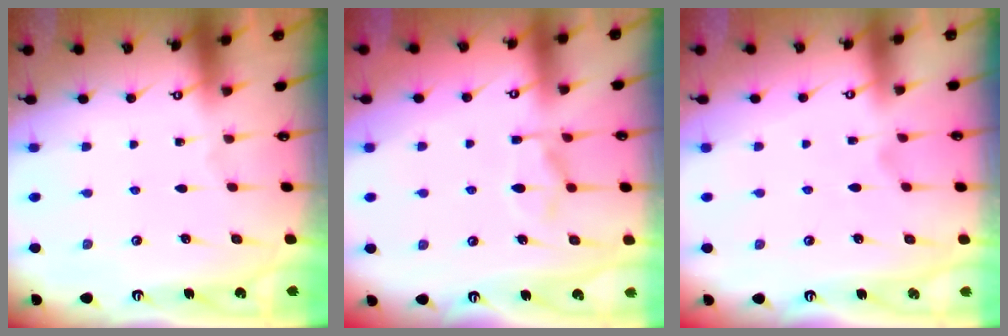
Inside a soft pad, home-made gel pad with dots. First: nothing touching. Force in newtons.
{"total": 2.8, "press": 2.4, "slide": 1.4}
{"total": 1.1, "press": 0.1, "slide": 1.1}